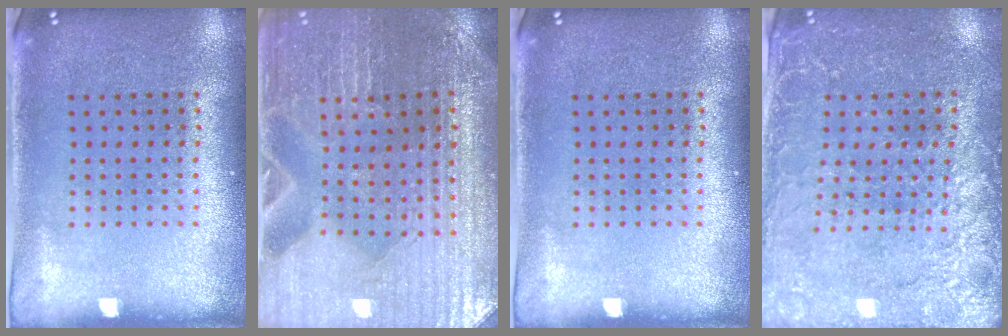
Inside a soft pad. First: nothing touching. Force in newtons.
{"total": 2.5, "press": 2.4, "slide": 0.4}
{"total": 0.0}
{"total": 2.9, "press": 2.8, "slide": 0.7}